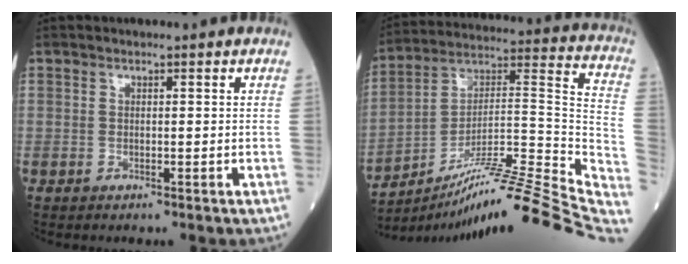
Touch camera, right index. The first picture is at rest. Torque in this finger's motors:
{"motor_torque": [-1.10, -1.04, 0.22, 0.07]}